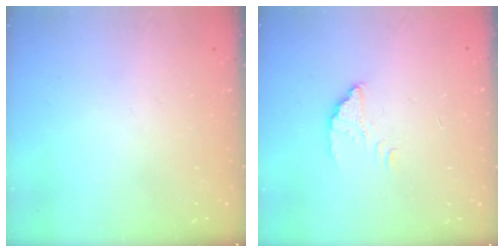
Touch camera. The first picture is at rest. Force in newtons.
{"total": 2.6, "press": 2.6, "slide": 0.2}